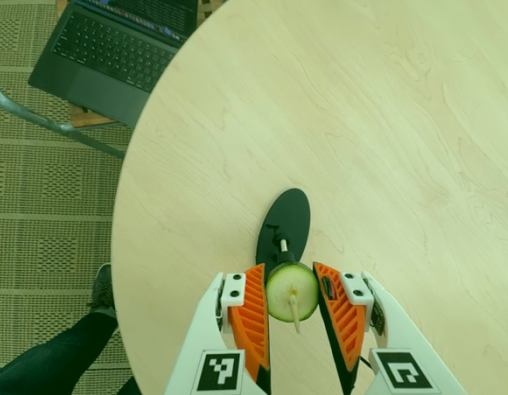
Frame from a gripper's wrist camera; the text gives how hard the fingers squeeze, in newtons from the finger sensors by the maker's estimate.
{"total": 10.3, "left": 10.5, "right": 10.2}